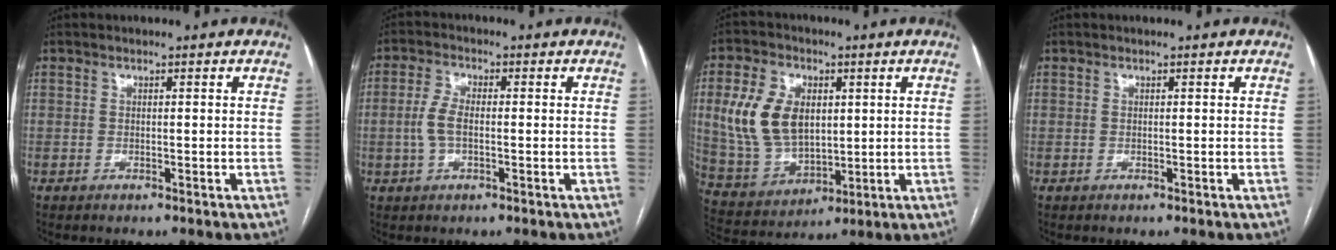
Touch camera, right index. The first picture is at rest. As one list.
[{"total": 4.4, "force": [-0.5, 2.0, 3.9], "torque": [-0.094, 0.008, -0.010]}, {"total": 13.1, "force": [2.8, 8.6, 9.5], "torque": [-0.210, 0.020, 0.066]}, {"total": 0.0}]